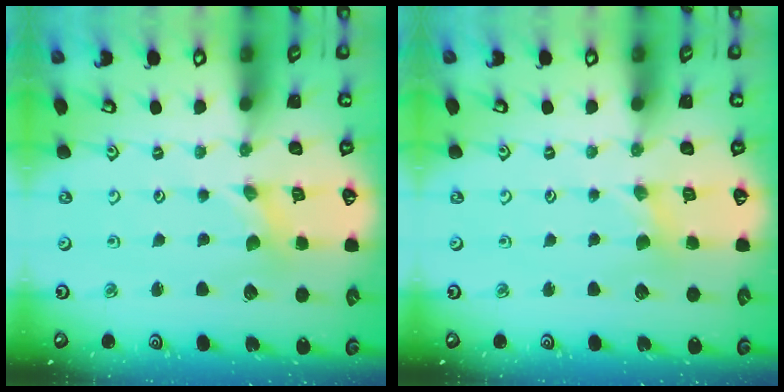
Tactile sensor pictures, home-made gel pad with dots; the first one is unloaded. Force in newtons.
{"total": 1.1, "press": 1.1, "slide": 0.2}